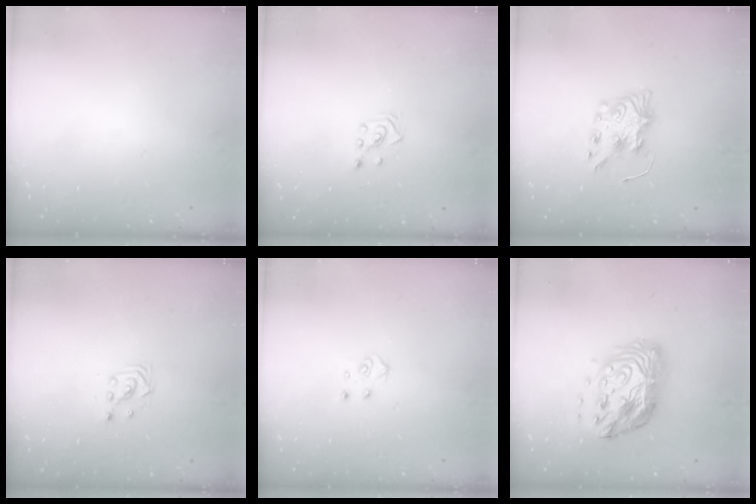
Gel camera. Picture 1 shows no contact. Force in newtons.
{"total": 2.3, "press": 2.2, "slide": 0.7}
{"total": 7.7, "press": 7.7, "slide": 0.3}
{"total": 2.9, "press": 2.9, "slide": 0.3}
{"total": 3.9, "press": 3.9, "slide": 0.4}
{"total": 15.8, "press": 15.7, "slide": 1.3}